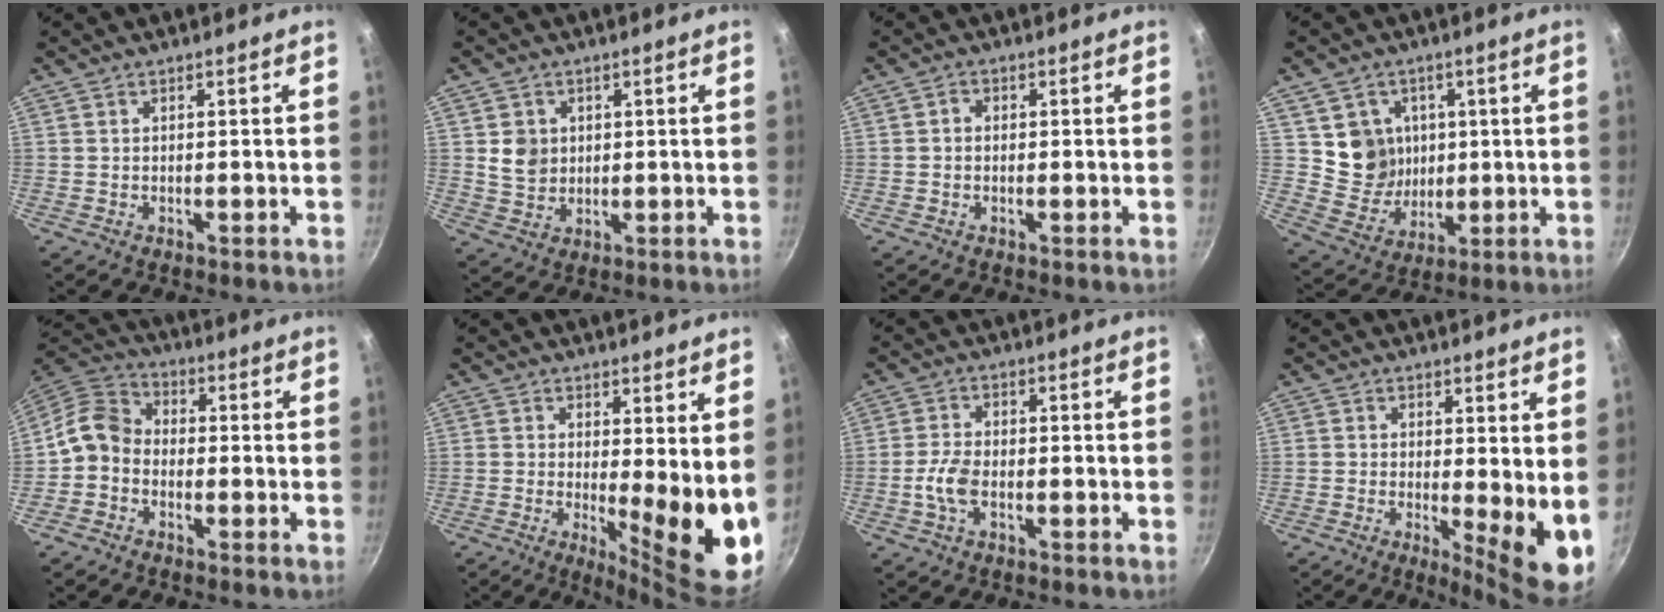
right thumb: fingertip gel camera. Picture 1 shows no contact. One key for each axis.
{"total": 5.2, "fx": 1.0, "fy": 4.5, "fz": 2.4, "tx": -0.026, "ty": -0.003, "tz": 0.022}
{"total": 1.5, "fx": -0.1, "fy": 1.3, "fz": 0.8, "tx": -0.013, "ty": 0.007, "tz": -0.005}
{"total": 9.5, "fx": 2.0, "fy": 8.8, "fz": 3.1, "tx": -0.021, "ty": -0.017, "tz": 0.045}
{"total": 8.0, "fx": -2.2, "fy": 6.5, "fz": 4.2, "tx": -0.066, "ty": 0.039, "tz": -0.065}
{"total": 12.3, "fx": 0.4, "fy": 3.6, "fz": 11.8, "tx": -0.137, "ty": -0.037, "tz": 0.011}
{"total": 4.9, "fx": -1.5, "fy": 2.5, "fz": 3.9, "tx": -0.084, "ty": 0.014, "tz": -0.037}
{"total": 8.9, "fx": -0.1, "fy": 2.5, "fz": 8.5, "tx": -0.104, "ty": -0.024, "tz": 0.001}